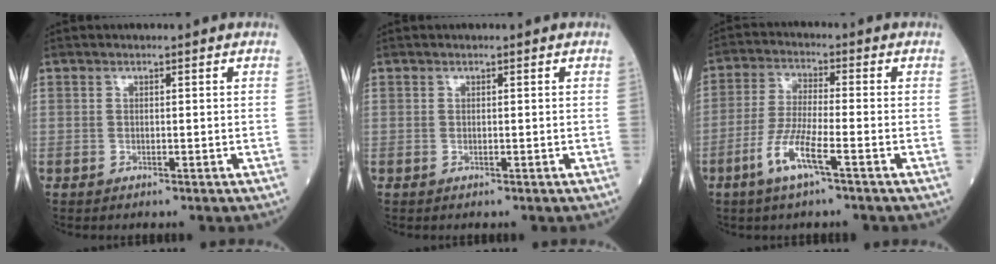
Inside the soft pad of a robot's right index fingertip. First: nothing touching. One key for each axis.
{"total": 0.0}
{"total": 7.8, "fx": -3.9, "fy": 1.0, "fz": 6.7, "tx": -0.149, "ty": -0.009, "tz": -0.078}